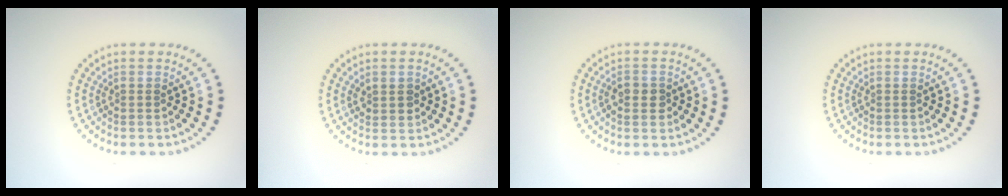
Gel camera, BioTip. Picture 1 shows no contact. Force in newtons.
{"total": 1.6, "press": 1.5, "slide": 0.5}
{"total": 1.9, "press": 1.9, "slide": 0.4}
{"total": 0.0}